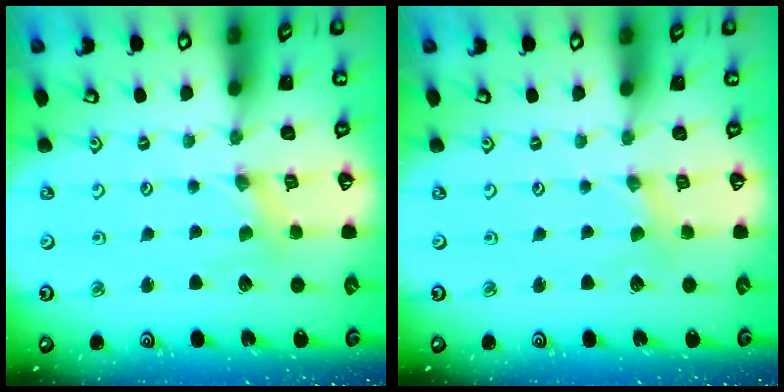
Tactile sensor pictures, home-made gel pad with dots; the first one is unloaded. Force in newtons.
{"total": 0.0}